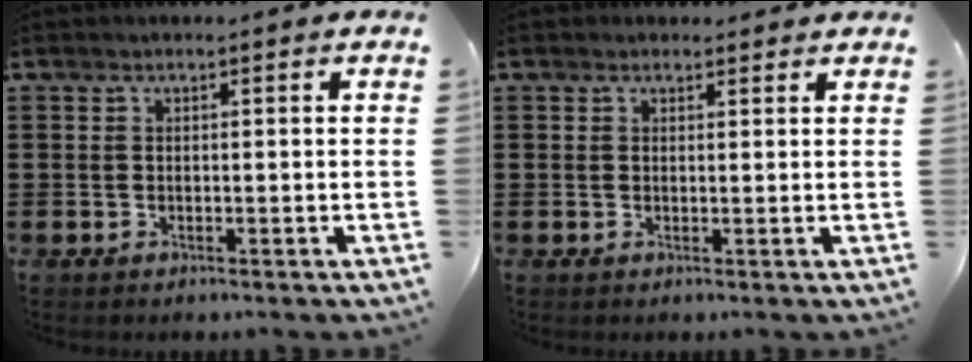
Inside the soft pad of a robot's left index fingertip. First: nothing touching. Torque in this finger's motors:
{"motor_torque": [2.14, 0.00, 0.07, 0.00]}